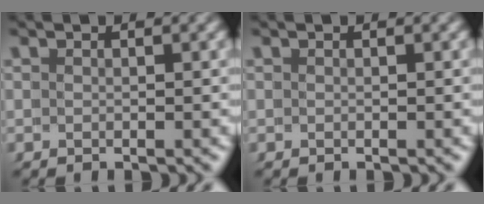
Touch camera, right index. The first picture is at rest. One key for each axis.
{"total": 0.0}